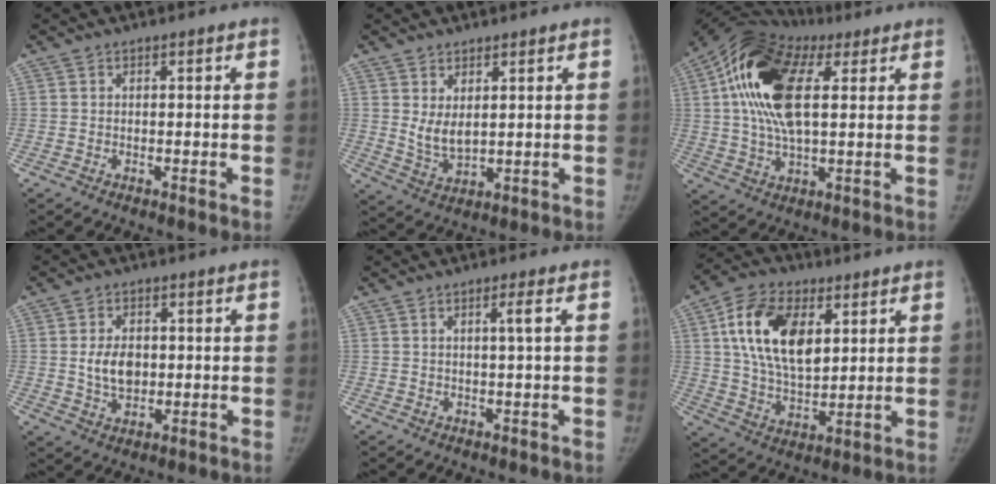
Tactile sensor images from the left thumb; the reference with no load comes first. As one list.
[{"total": 4.6, "force": [1.5, 2.3, 3.7], "torque": [-0.059, -0.024, 0.040]}, {"total": 18.3, "force": [5.1, 9.2, 15.0], "torque": [-0.285, 0.015, 0.080]}, {"total": 6.0, "force": [0.3, 4.1, 4.3], "torque": [-0.063, -0.006, 0.012]}, {"total": 1.8, "force": [0.4, -0.6, 1.7], "torque": [-0.031, -0.004, 0.008]}, {"total": 16.5, "force": [5.2, 9.6, 12.4], "torque": [-0.198, -0.014, 0.094]}]